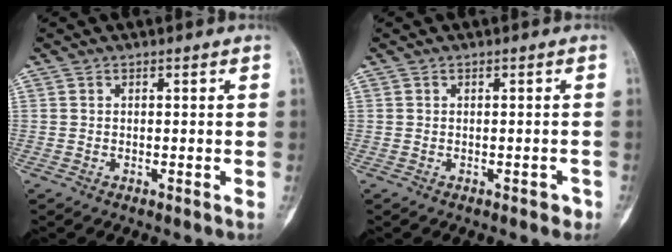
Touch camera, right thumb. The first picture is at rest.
{"total": 1.4, "force": [-0.8, 0.9, 0.8], "torque": [-0.004, 0.006, -0.008]}